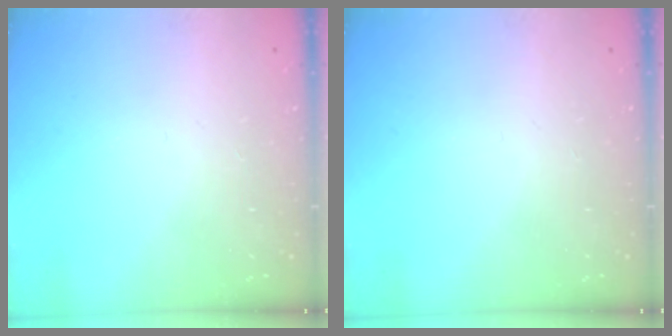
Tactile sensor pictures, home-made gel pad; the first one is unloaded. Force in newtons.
{"total": 0.0}